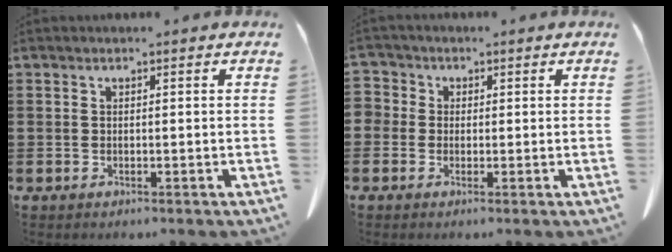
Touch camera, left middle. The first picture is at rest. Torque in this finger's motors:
{"motor_torque": [0.01, 0.00, 0.00, 0.00]}